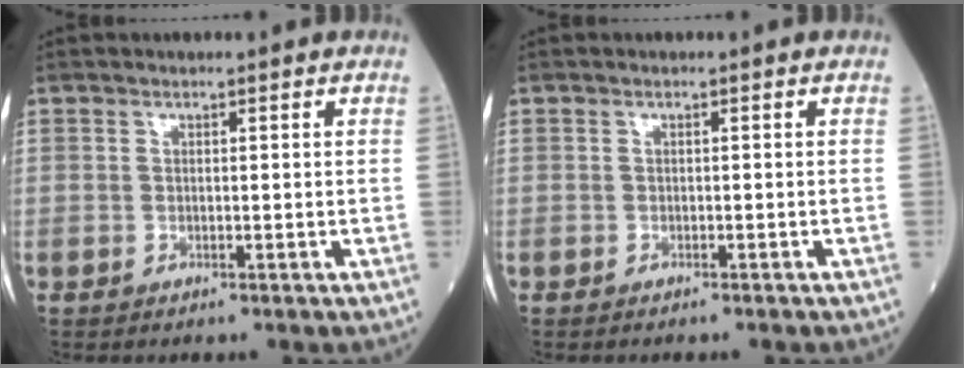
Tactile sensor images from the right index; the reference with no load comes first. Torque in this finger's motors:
{"motor_torque": [-0.19, -0.09, 0.08, 0.01]}